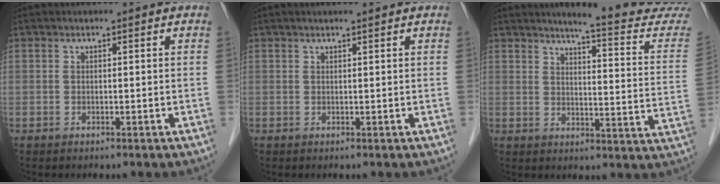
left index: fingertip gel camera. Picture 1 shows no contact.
{"total": 1.9, "force": [1.6, -0.1, 1.0], "torque": [-0.010, 0.017, 0.026]}
{"total": 15.7, "force": [14.8, -0.9, 5.0], "torque": [-0.061, -0.095, 0.161]}